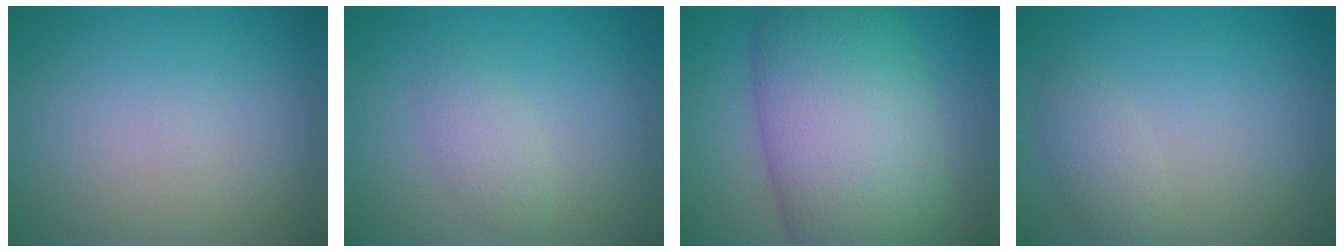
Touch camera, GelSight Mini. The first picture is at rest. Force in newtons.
{"total": 1.9, "press": 1.9, "slide": 0.1}
{"total": 13.7, "press": 13.7, "slide": 0.3}
{"total": 1.8, "press": 1.8, "slide": 0.1}